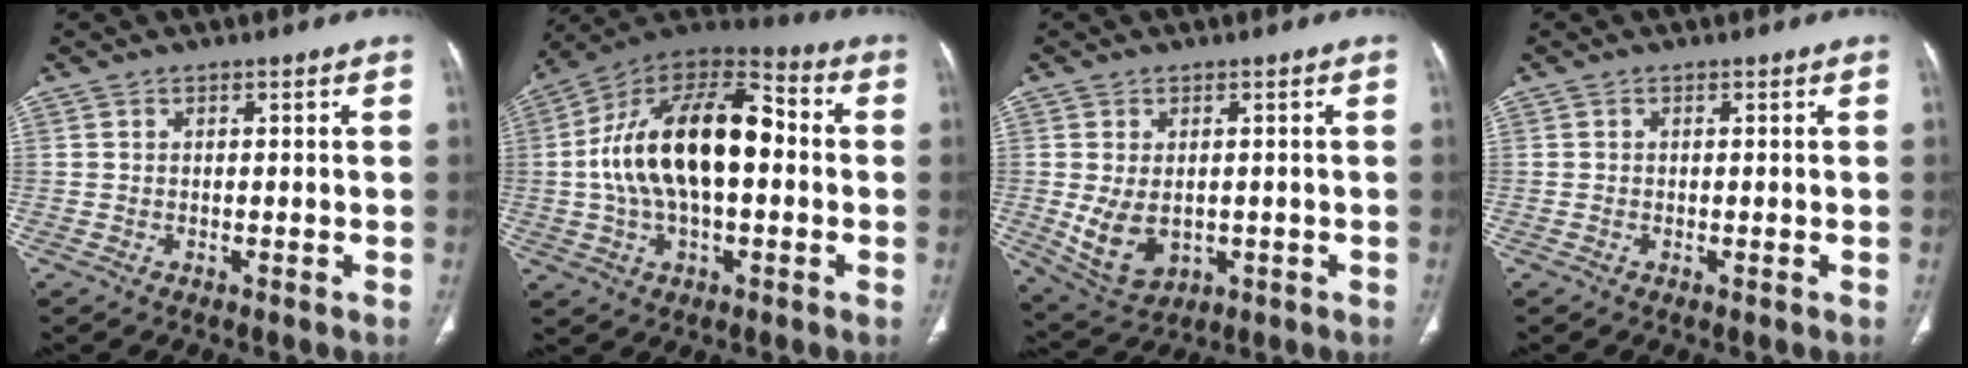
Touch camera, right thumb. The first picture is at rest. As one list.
[{"total": 22.0, "force": [0.5, 11.6, 18.7], "torque": [-0.324, 0.037, 0.002]}, {"total": 8.1, "force": [-0.7, 5.5, 5.8], "torque": [-0.096, -0.007, 0.010]}, {"total": 0.0}]